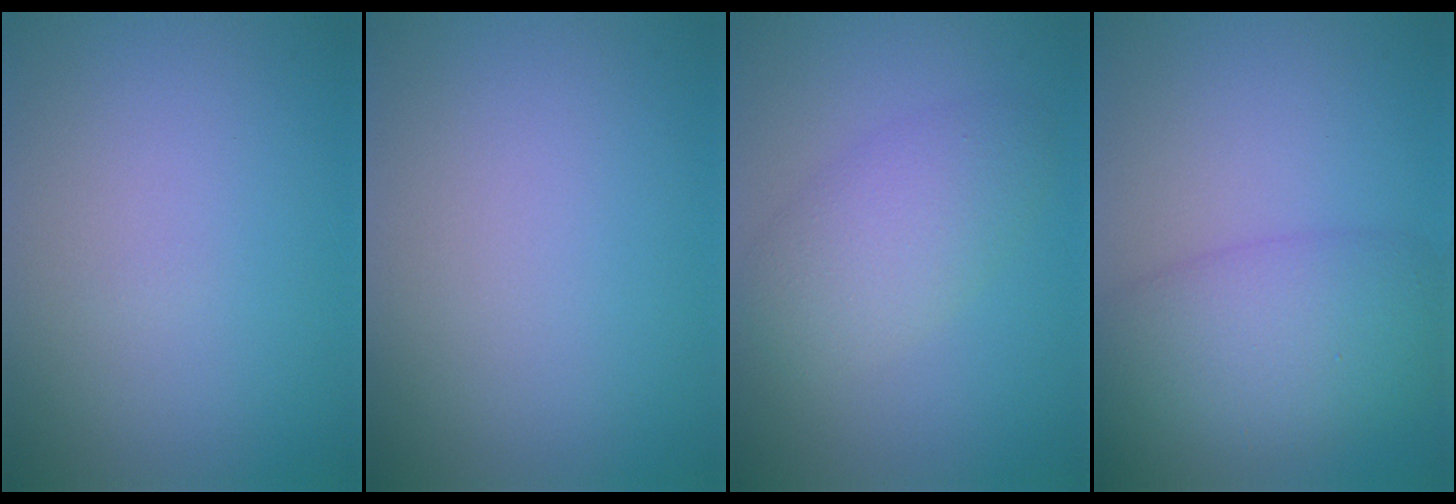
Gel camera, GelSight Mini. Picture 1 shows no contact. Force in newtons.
{"total": 0.0}
{"total": 4.1, "press": 4.1, "slide": 0.2}
{"total": 7.4, "press": 7.4, "slide": 0.1}